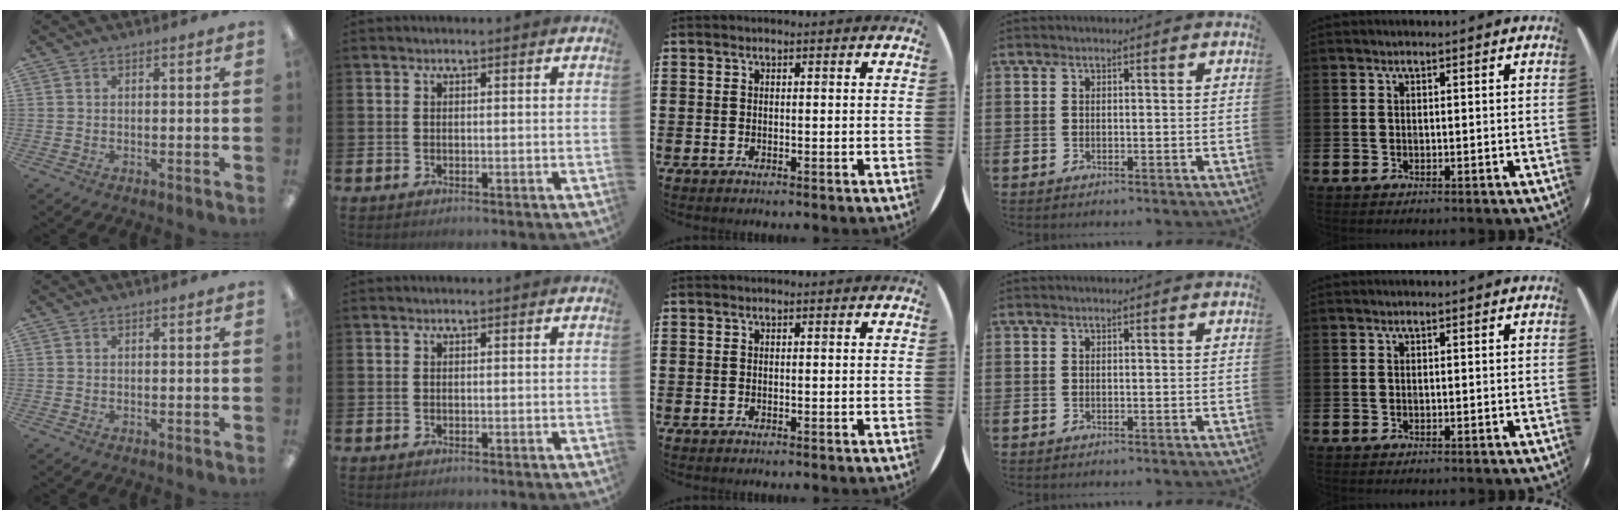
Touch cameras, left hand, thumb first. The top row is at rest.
{}